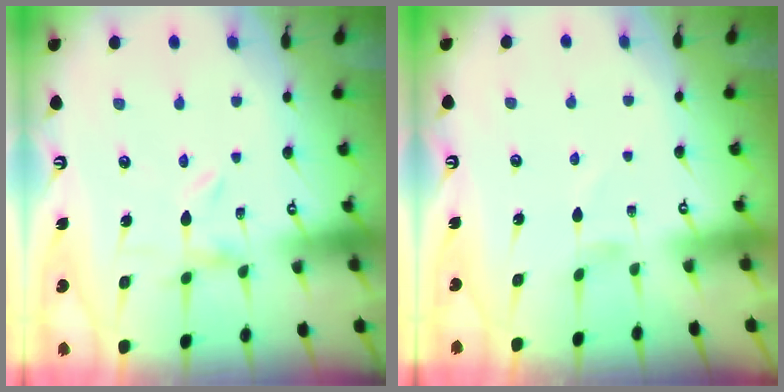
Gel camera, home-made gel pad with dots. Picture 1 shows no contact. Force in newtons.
{"total": 0.0}